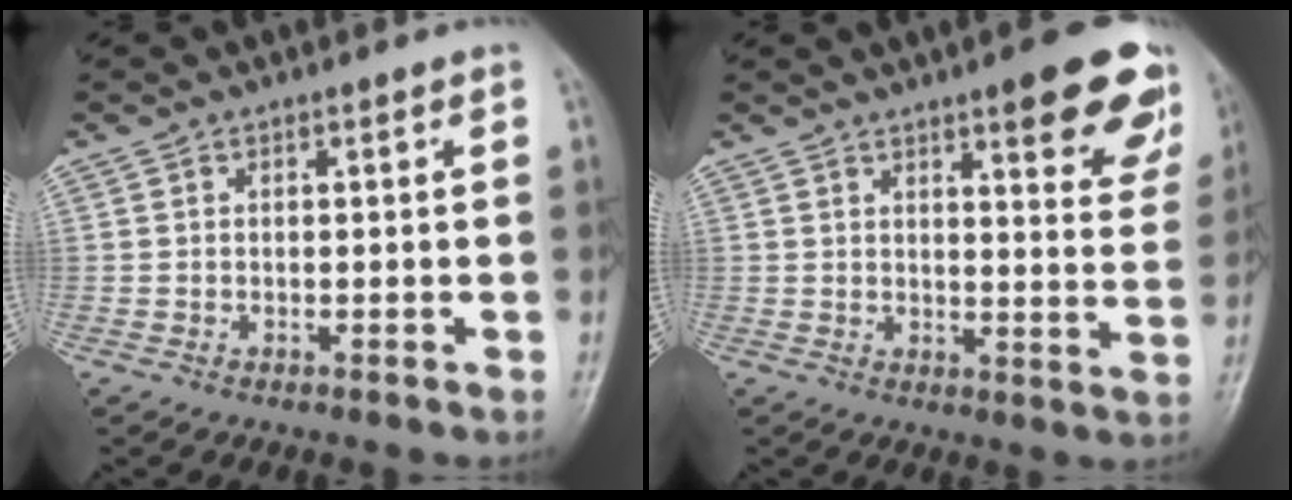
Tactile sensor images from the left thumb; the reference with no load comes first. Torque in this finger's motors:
{"motor_torque": [1.85, 1.31, 1.12, -1.31, 0.18]}